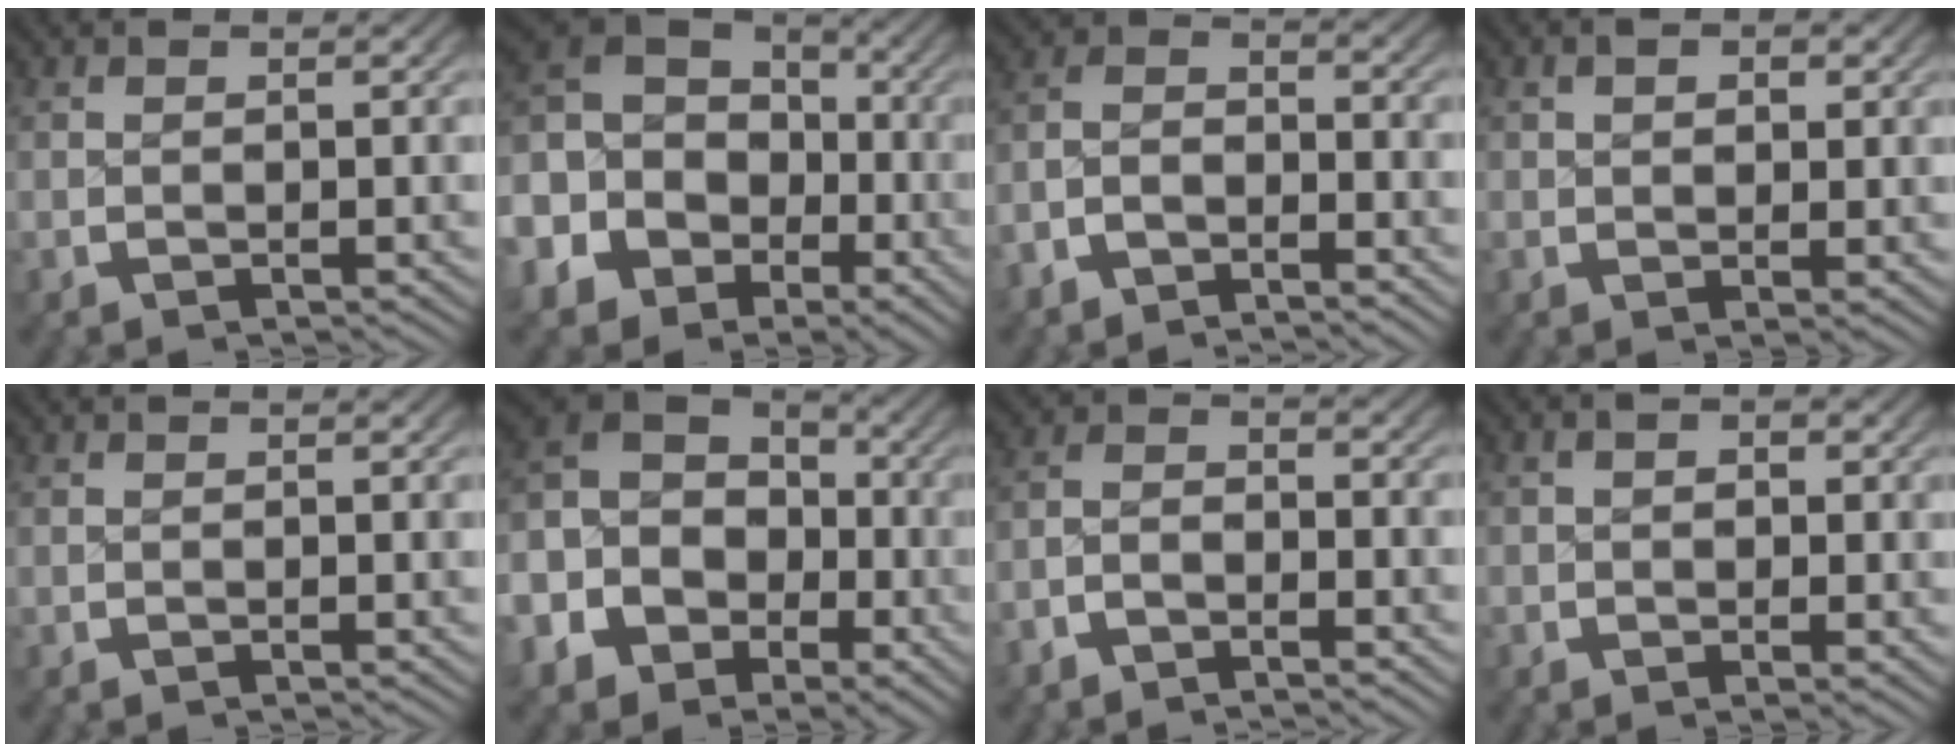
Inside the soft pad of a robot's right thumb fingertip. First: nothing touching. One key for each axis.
{"total": 13.1, "fx": 0.5, "fy": 10.9, "fz": 7.3, "tx": -0.175, "ty": -0.022, "tz": 0.013}
{"total": 4.5, "fx": -2.6, "fy": 3.0, "fz": 2.3, "tx": -0.049, "ty": -0.008, "tz": -0.050}
{"total": 2.2, "fx": 0.9, "fy": 1.4, "fz": 1.4, "tx": -0.022, "ty": -0.007, "tz": 0.020}
{"total": 0.0}
{"total": 13.3, "fx": 1.3, "fy": 10.9, "fz": 7.5, "tx": -0.177, "ty": -0.012, "tz": 0.018}
{"total": 2.7, "fx": -2.0, "fy": 1.4, "fz": 1.2, "tx": -0.020, "ty": -0.001, "tz": -0.043}
{"total": 1.7, "fx": 0.1, "fy": 1.1, "fz": 1.2, "tx": -0.019, "ty": -0.003, "tz": 0.000}